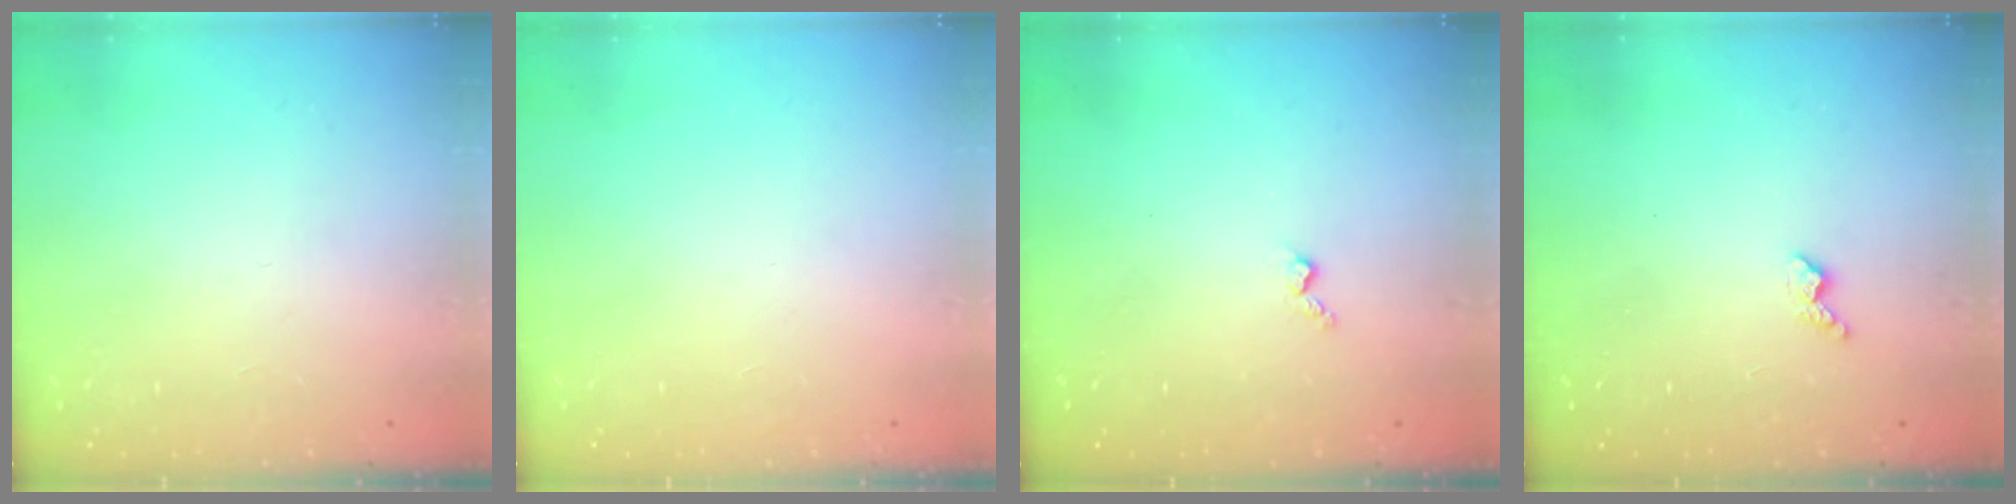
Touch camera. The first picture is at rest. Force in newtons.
{"total": 0.0}
{"total": 3.0, "press": 3.0, "slide": 0.6}
{"total": 3.0, "press": 3.0, "slide": 0.5}